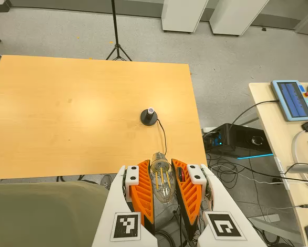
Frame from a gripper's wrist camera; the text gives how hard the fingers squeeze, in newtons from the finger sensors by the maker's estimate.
{"total": 21.5, "left": 23.0, "right": 20.0}